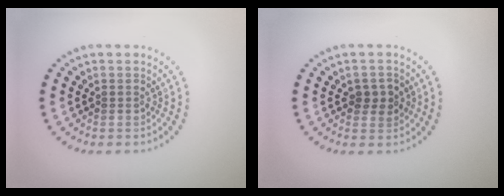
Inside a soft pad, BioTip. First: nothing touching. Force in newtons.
{"total": 1.7, "press": 1.7, "slide": 0.3}